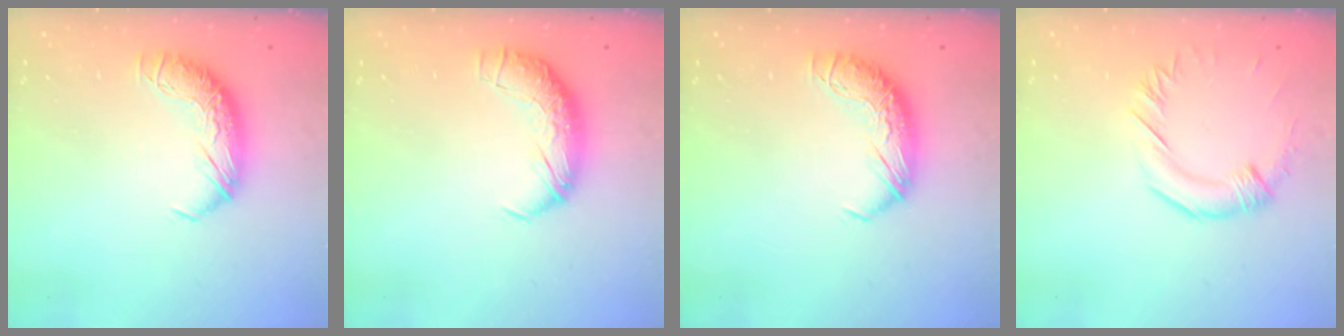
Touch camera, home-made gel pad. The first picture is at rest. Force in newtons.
{"total": 2.3, "press": 0.9, "slide": 2.2}
{"total": 0.0}
{"total": 0.8, "press": 0.7, "slide": 0.4}